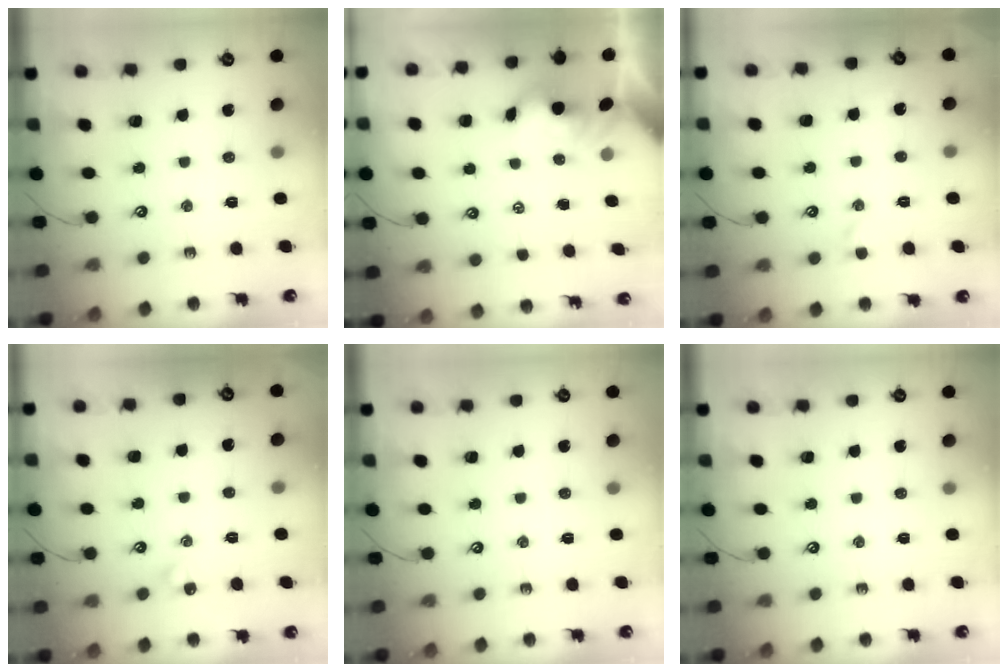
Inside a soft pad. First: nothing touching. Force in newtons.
{"total": 0.6, "press": 0.4, "slide": 0.4}
{"total": 1.7, "press": 1.6, "slide": 0.3}
{"total": 1.8, "press": 1.7, "slide": 0.5}
{"total": 0.0}
{"total": 0.0}